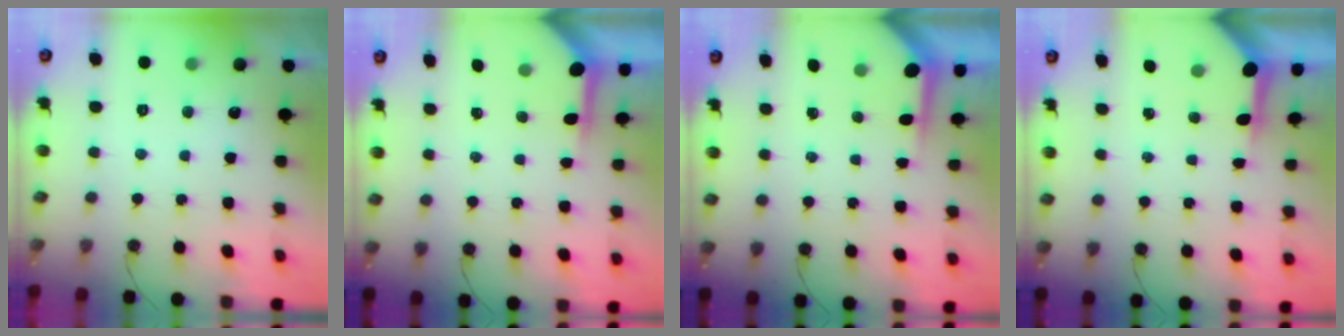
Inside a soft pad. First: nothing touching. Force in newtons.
{"total": 3.8, "press": 3.8, "slide": 0.4}
{"total": 3.7, "press": 3.7, "slide": 0.3}
{"total": 5.3, "press": 5.3, "slide": 0.4}